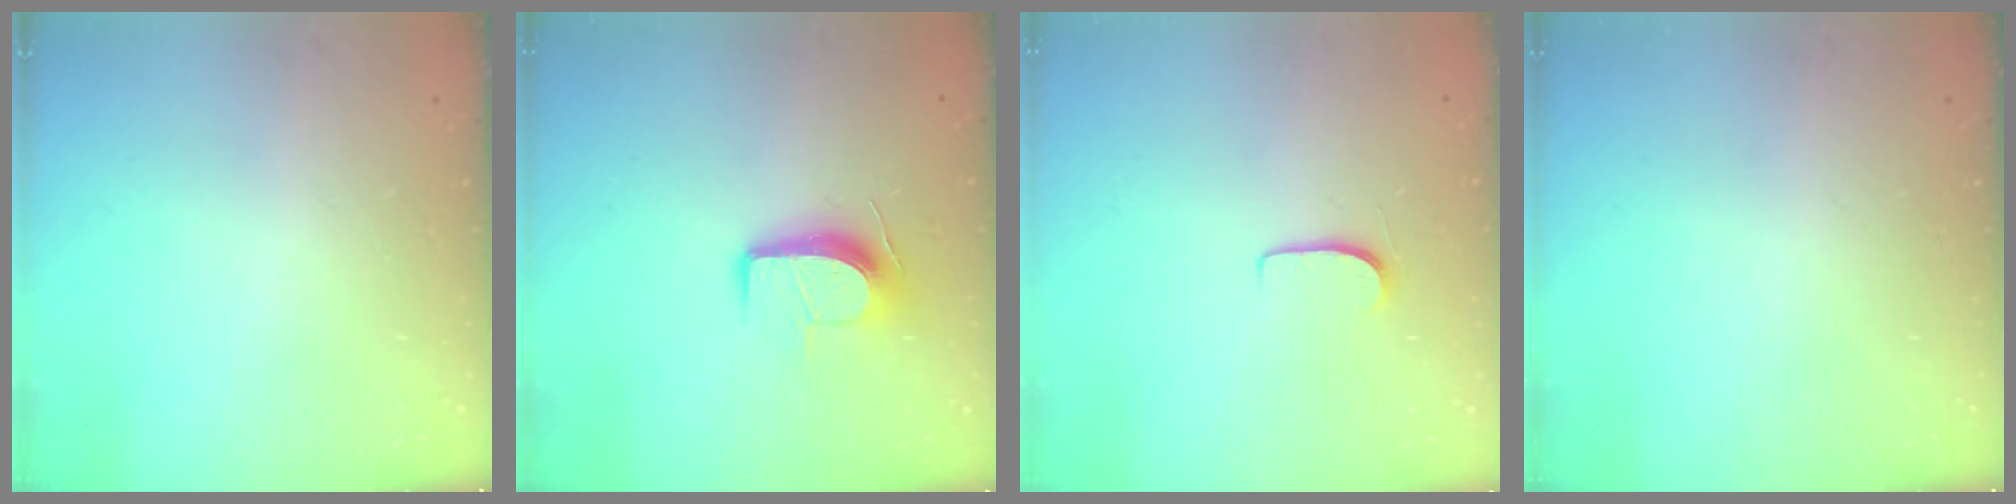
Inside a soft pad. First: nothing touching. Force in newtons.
{"total": 9.9, "press": 9.9, "slide": 0.6}
{"total": 5.8, "press": 5.8, "slide": 0.4}
{"total": 0.0}